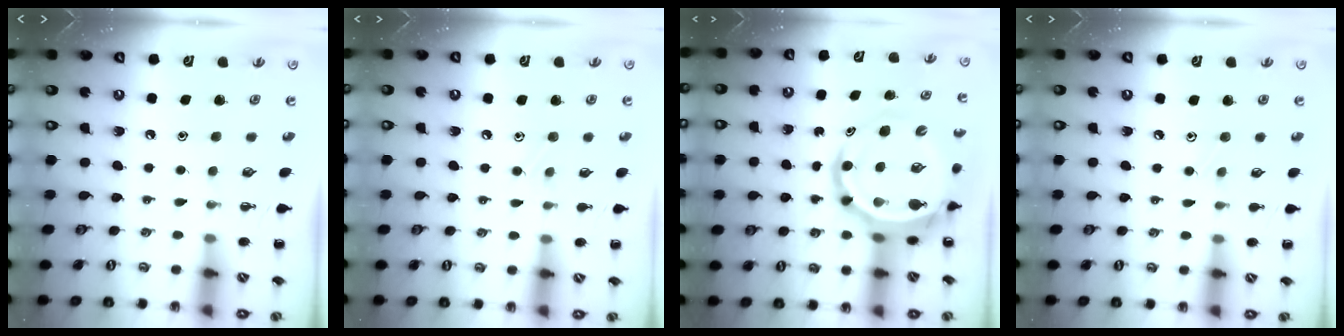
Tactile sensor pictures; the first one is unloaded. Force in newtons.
{"total": 6.6, "press": 6.3, "slide": 1.9}
{"total": 10.3, "press": 9.8, "slide": 3.2}
{"total": 4.8, "press": 4.5, "slide": 1.5}